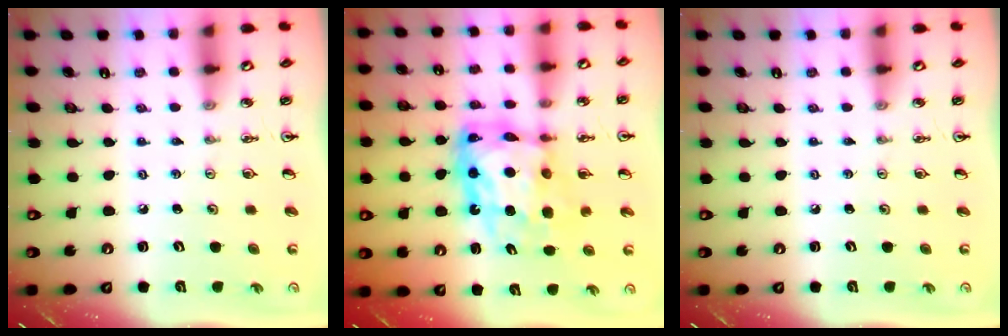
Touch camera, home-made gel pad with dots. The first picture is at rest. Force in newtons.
{"total": 14.2, "press": 14.1, "slide": 1.5}
{"total": 0.0}